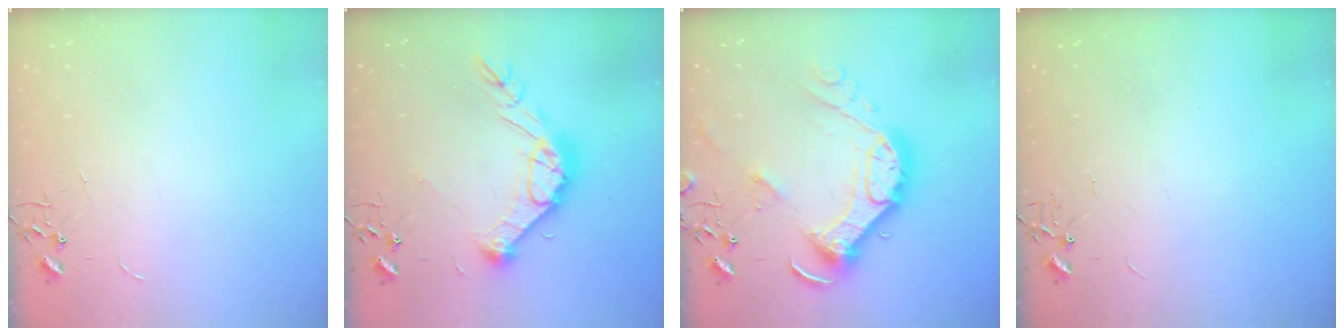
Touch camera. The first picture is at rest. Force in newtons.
{"total": 16.0, "press": 15.9, "slide": 1.4}
{"total": 19.1, "press": 19.0, "slide": 1.4}
{"total": 0.0}